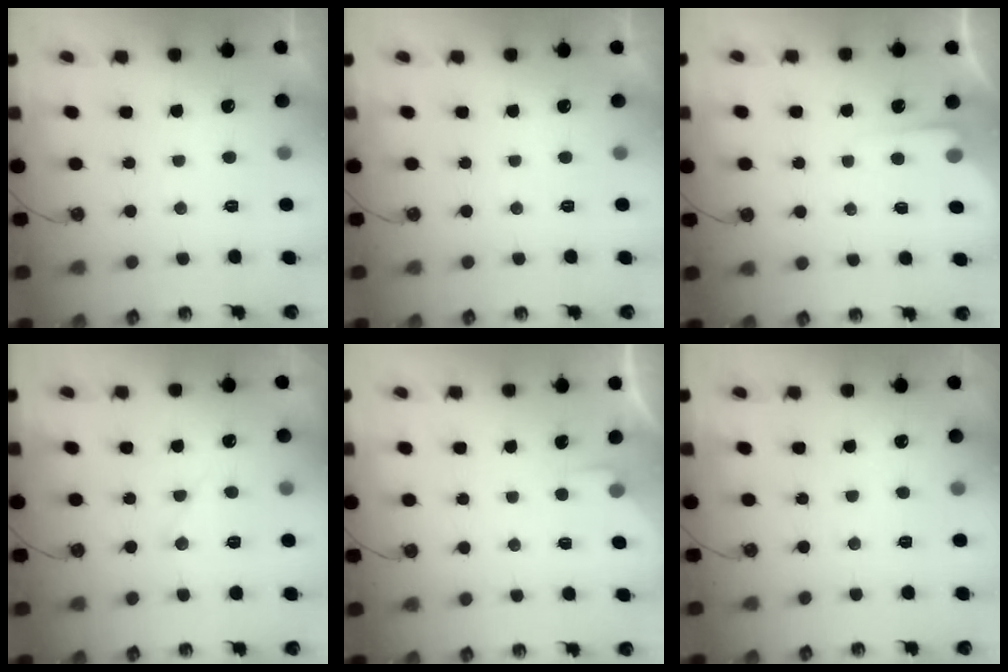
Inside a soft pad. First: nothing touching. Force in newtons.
{"total": 0.0}
{"total": 3.4, "press": 3.4, "slide": 0.6}
{"total": 9.2, "press": 9.1, "slide": 0.7}
{"total": 2.9, "press": 2.8, "slide": 0.4}
{"total": 3.1, "press": 3.0, "slide": 0.5}